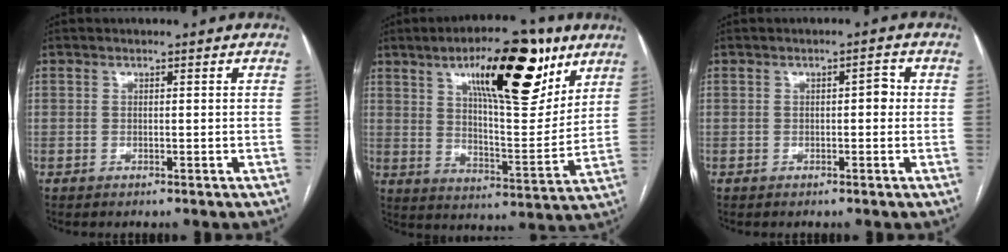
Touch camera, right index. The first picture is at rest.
{"total": 19.6, "force": [10.6, 5.3, 15.6], "torque": [-0.230, 0.004, 0.167]}
{"total": 1.9, "force": [0.1, 0.8, 1.8], "torque": [-0.019, 0.014, 0.000]}